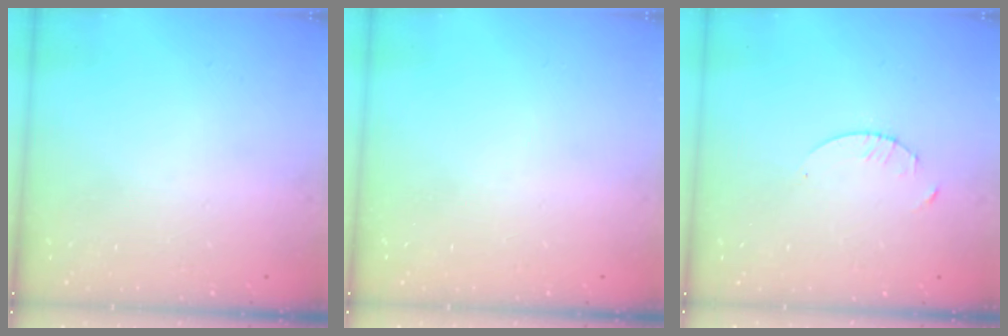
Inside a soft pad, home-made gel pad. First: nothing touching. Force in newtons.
{"total": 0.0}
{"total": 1.3, "press": 1.3, "slide": 0.2}